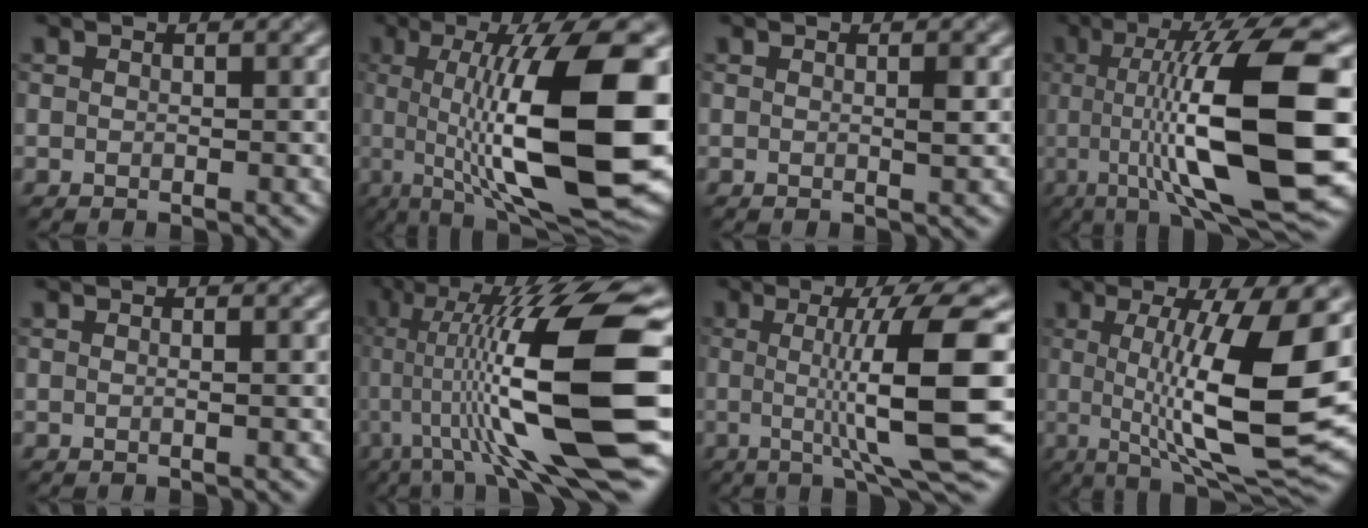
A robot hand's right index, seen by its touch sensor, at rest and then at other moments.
{"total": 16.3, "force": [0.0, 4.4, 15.7], "torque": [-0.217, 0.007, -0.005]}
{"total": 0.9, "force": [0.1, 0.0, 0.9], "torque": [-0.012, -0.001, 0.000]}
{"total": 15.1, "force": [-0.2, 3.6, 14.7], "torque": [-0.204, 0.007, -0.009]}
{"total": 1.1, "force": [0.2, 0.4, 1.0], "torque": [-0.009, 0.000, -0.004]}
{"total": 16.1, "force": [-0.5, 3.0, 15.9], "torque": [-0.257, 0.030, -0.007]}
{"total": 11.7, "force": [0.2, 2.1, 11.5], "torque": [-0.149, -0.004, 0.004]}
{"total": 13.1, "force": [0.3, 3.1, 12.7], "torque": [-0.178, -0.005, 0.006]}